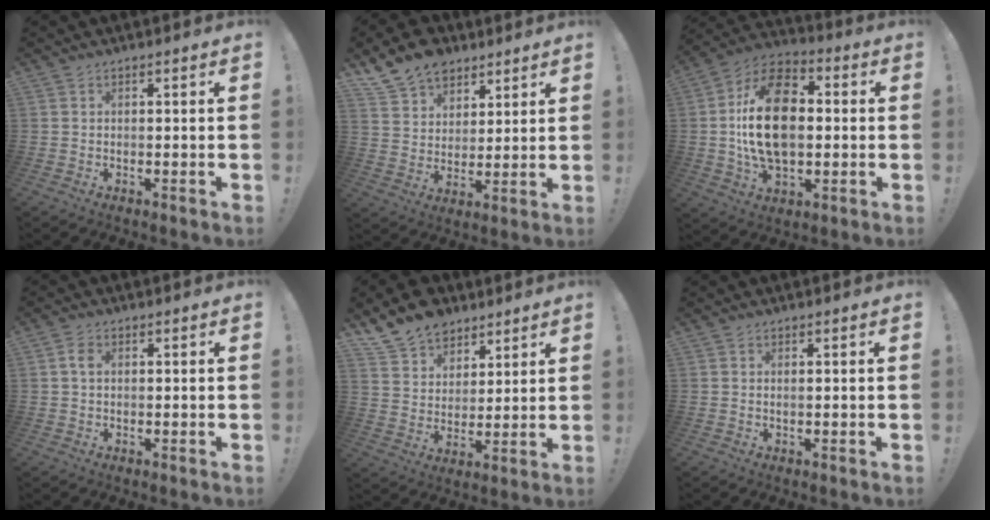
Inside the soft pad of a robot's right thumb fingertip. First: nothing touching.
{"total": 12.4, "force": [9.0, 7.9, 3.3], "torque": [-0.058, -0.065, 0.175]}
{"total": 22.3, "force": [0.5, 14.1, 17.3], "torque": [-0.319, 0.014, 0.010]}
{"total": 2.5, "force": [0.5, 1.7, 1.8], "torque": [-0.033, 0.003, 0.008]}
{"total": 12.0, "force": [9.1, 7.4, 2.5], "torque": [-0.048, -0.071, 0.178]}
{"total": 0.7, "force": [0.2, -0.1, 0.7], "torque": [-0.005, -0.004, 0.002]}